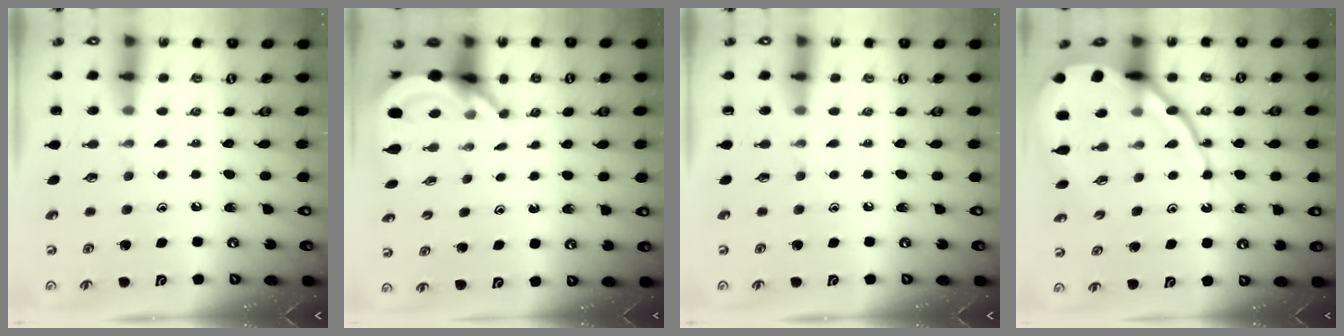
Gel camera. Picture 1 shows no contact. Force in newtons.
{"total": 5.7, "press": 5.7, "slide": 0.4}
{"total": 0.0}
{"total": 15.9, "press": 15.9, "slide": 1.1}